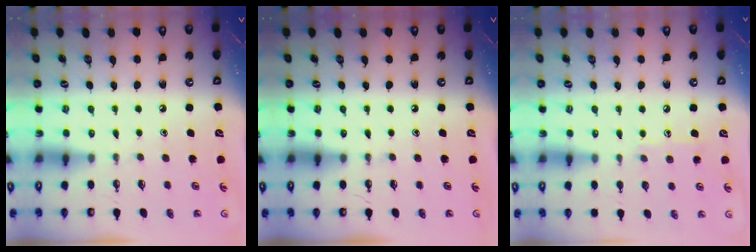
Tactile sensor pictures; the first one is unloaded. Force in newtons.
{"total": 0.0}
{"total": 7.0, "press": 6.9, "slide": 0.6}